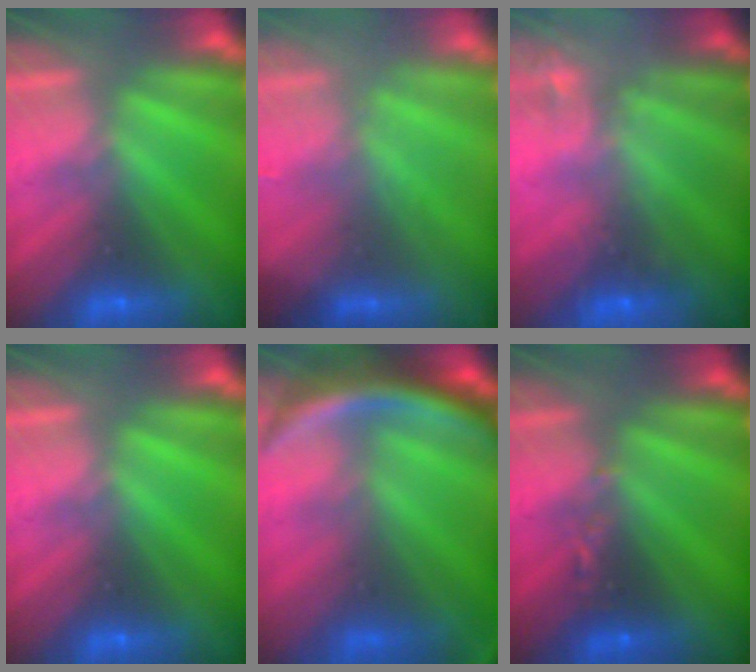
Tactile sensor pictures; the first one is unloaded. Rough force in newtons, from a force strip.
{"total": 2.7}
{"total": 2.1}
{"total": 0.0}
{"total": 11.6}
{"total": 2.4}